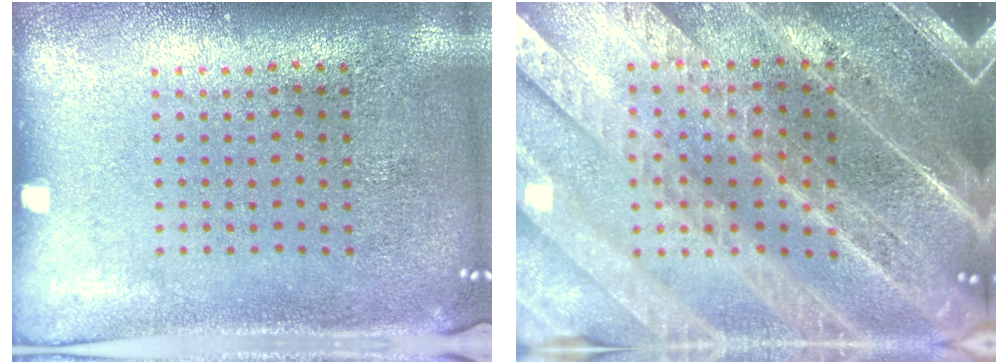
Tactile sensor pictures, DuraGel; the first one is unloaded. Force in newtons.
{"total": 5.2, "press": 4.5, "slide": 2.6}